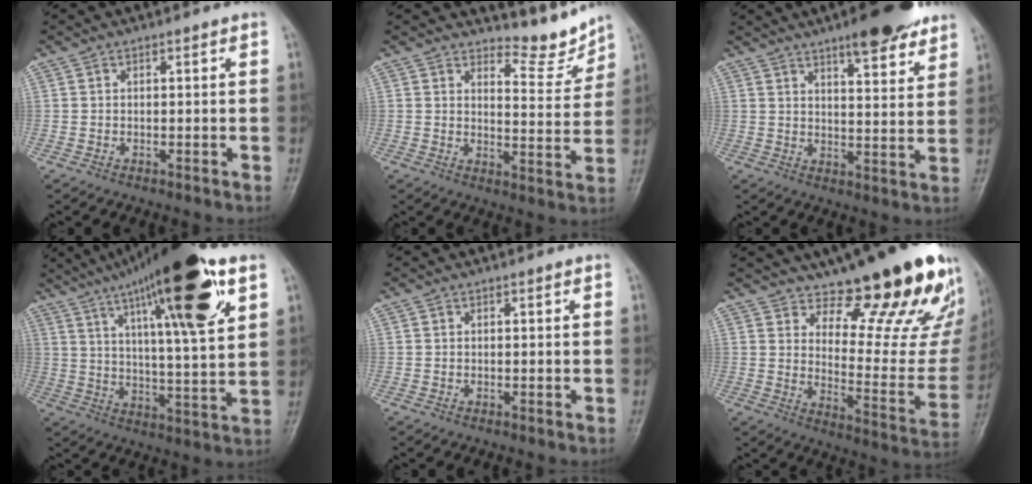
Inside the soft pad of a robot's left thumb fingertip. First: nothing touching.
{"total": 6.7, "force": [6.5, 1.6, 0.9], "torque": [0.007, -0.070, 0.093]}
{"total": 11.8, "force": [8.1, 3.2, 7.9], "torque": [-0.083, -0.043, 0.113]}
{"total": 24.1, "force": [12.4, 4.8, 20.1], "torque": [-0.309, -0.021, 0.198]}
{"total": 0.0}
{"total": 22.4, "force": [15.8, 6.8, 14.4], "torque": [-0.148, -0.122, 0.219]}